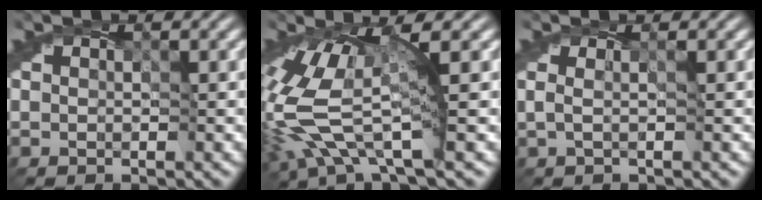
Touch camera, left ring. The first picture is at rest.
{"total": 8.1, "force": [-1.1, 2.7, 7.5], "torque": [-0.177, 0.006, -0.031]}
{"total": 0.8, "force": [0.1, 0.1, 0.8], "torque": [-0.018, -0.002, -0.002]}